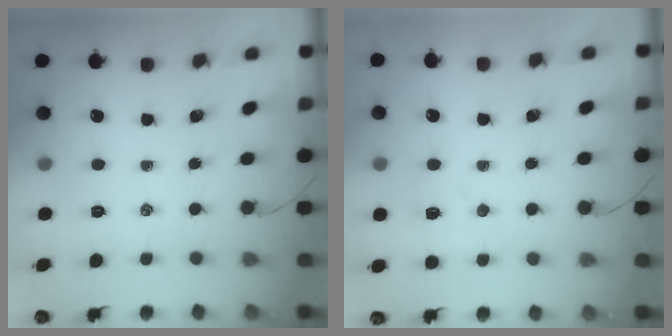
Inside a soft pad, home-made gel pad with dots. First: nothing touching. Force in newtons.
{"total": 3.0, "press": 2.9, "slide": 0.7}